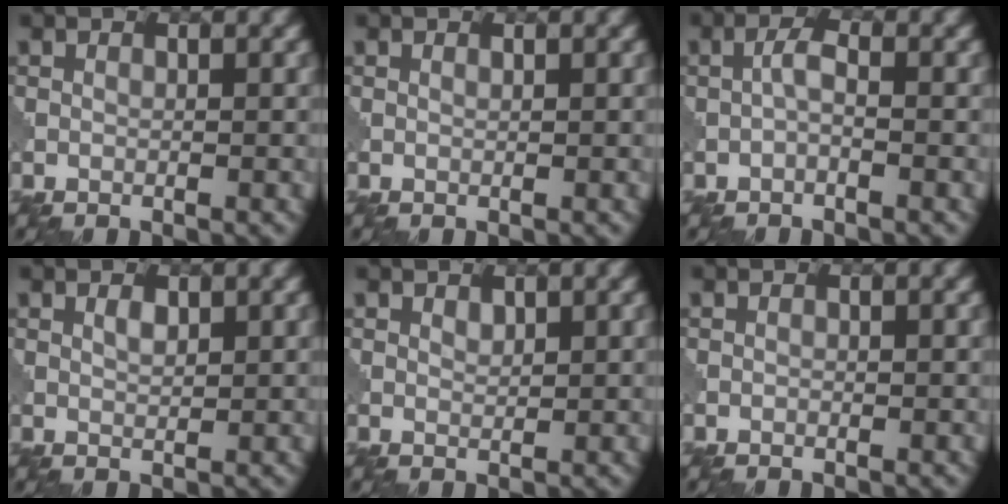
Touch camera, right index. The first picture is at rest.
{"total": 0.0}
{"total": 1.5, "force": [-0.5, 0.4, 1.4], "torque": [-0.030, 0.007, -0.014]}
{"total": 1.0, "force": [0.6, 0.4, 0.7], "torque": [-0.017, 0.000, 0.012]}
{"total": 0.8, "force": [0.6, 0.4, 0.3], "torque": [-0.008, -0.001, 0.013]}
{"total": 0.0}